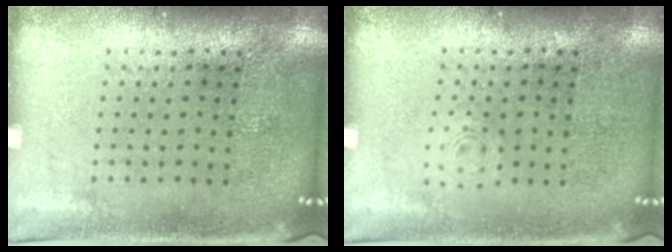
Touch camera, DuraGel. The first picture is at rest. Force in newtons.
{"total": 0.6, "press": 0.6, "slide": 0.1}